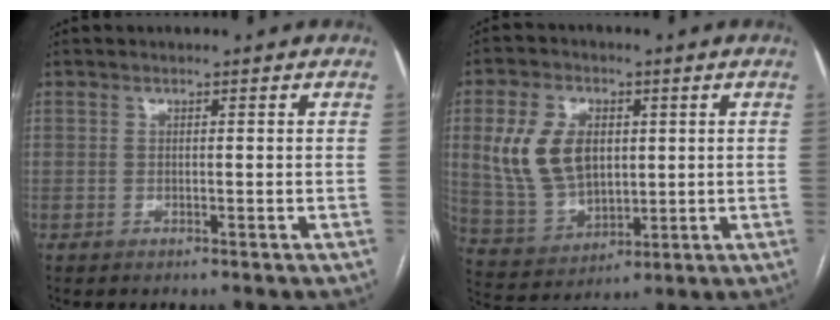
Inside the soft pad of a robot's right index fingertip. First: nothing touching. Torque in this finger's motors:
{"motor_torque": [0.85, -0.02, 0.27, 0.07]}